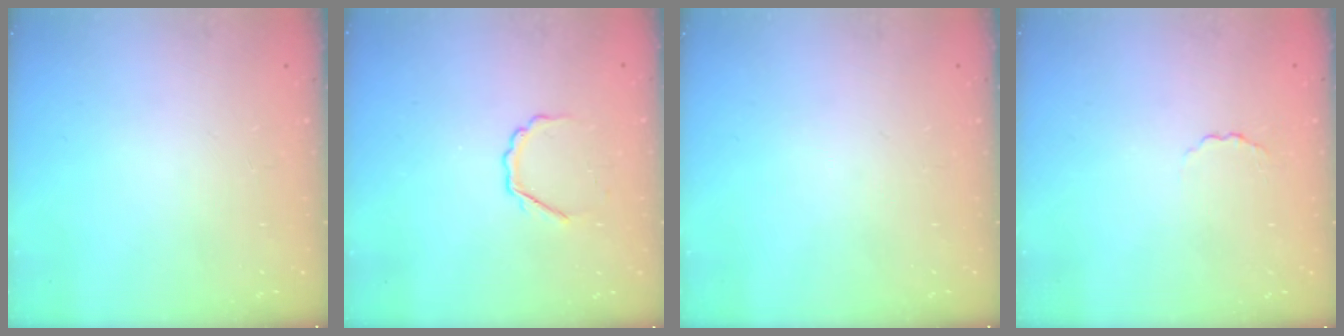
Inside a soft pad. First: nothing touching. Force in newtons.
{"total": 3.8, "press": 3.8, "slide": 0.7}
{"total": 0.0}
{"total": 2.0, "press": 1.9, "slide": 0.4}